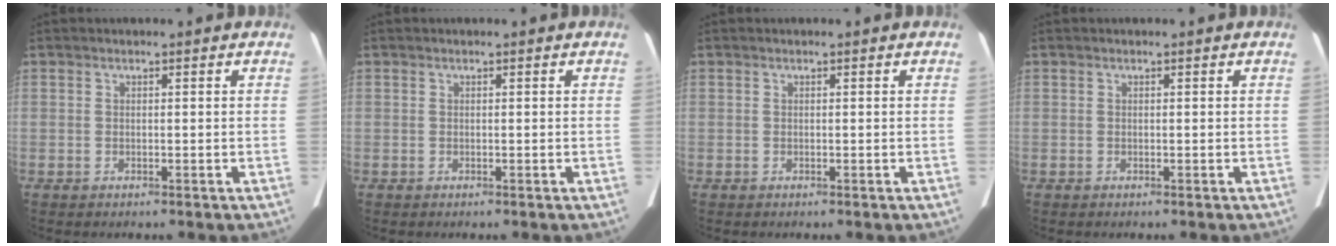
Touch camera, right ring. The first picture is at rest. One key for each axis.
{"total": 0.0}
{"total": 0.0}
{"total": 0.0}